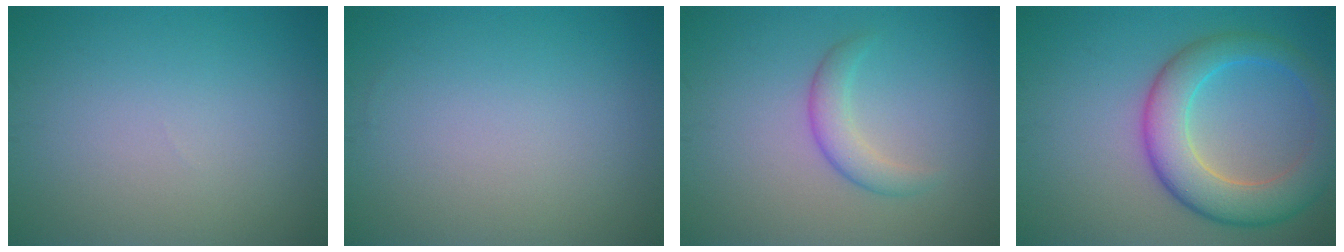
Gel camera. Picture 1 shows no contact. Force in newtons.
{"total": 0.0}
{"total": 2.3, "press": 2.3, "slide": 0.0}
{"total": 7.0, "press": 7.0, "slide": 0.2}